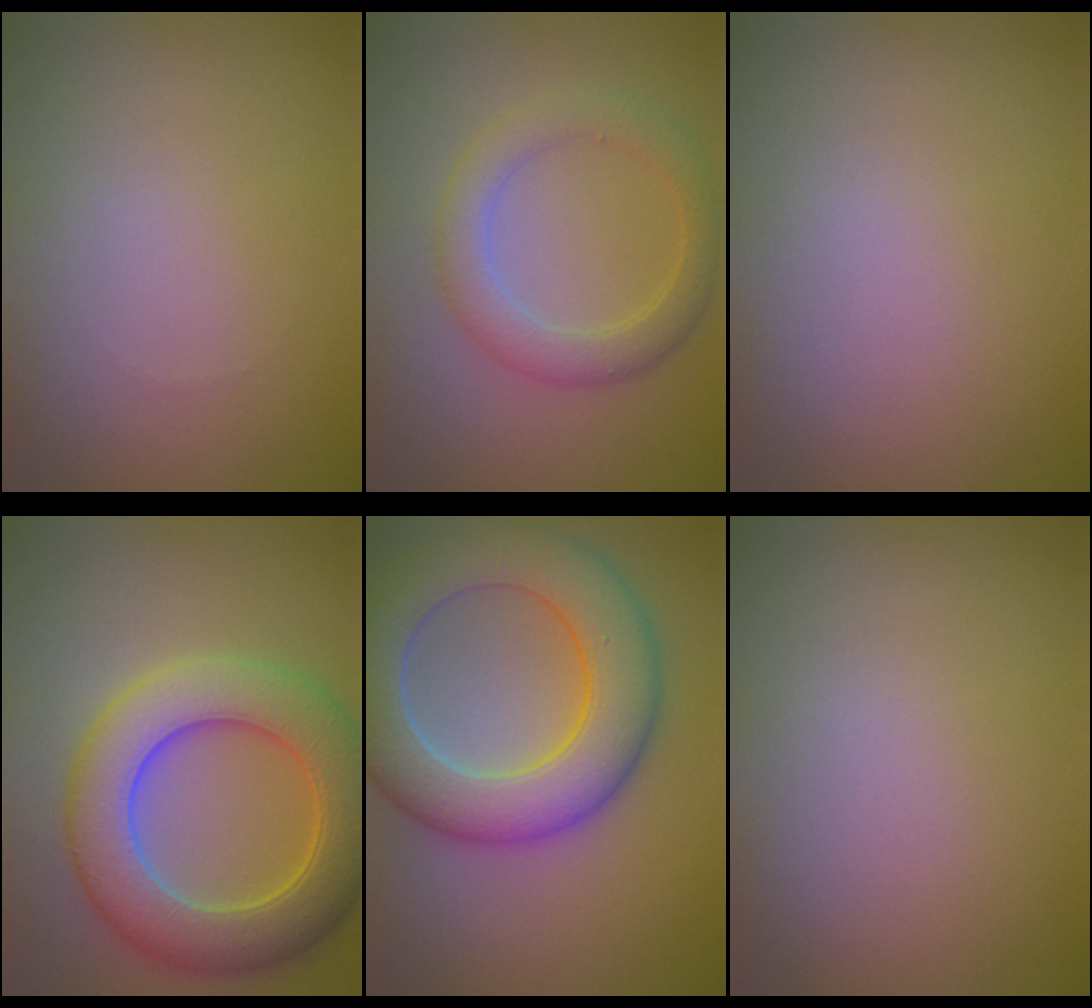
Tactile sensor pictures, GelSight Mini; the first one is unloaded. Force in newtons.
{"total": 3.5, "press": 3.5, "slide": 0.1}
{"total": 0.0}
{"total": 9.1, "press": 9.1, "slide": 0.4}
{"total": 9.5, "press": 9.5, "slide": 0.8}
{"total": 0.0}